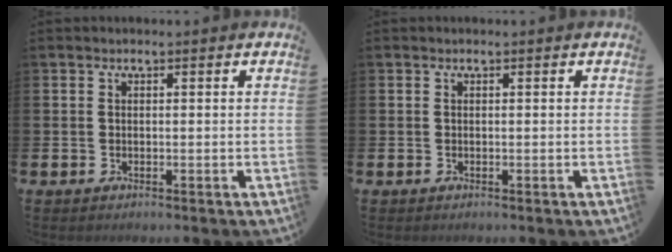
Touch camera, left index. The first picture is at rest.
{"total": 0.0}